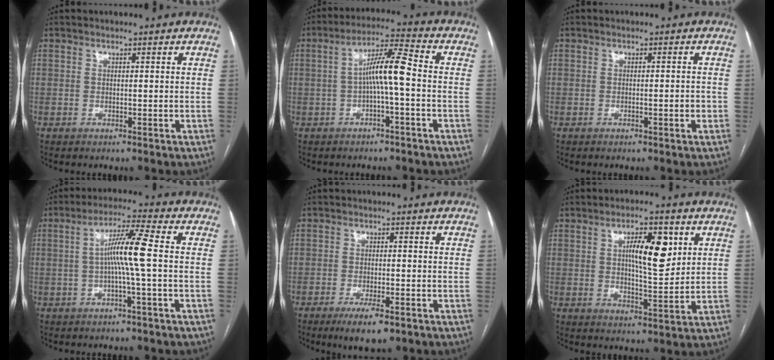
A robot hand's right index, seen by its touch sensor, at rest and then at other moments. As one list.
[{"total": 7.3, "force": [-0.7, 0.4, 7.3], "torque": [-0.132, 0.023, -0.014]}, {"total": 1.5, "force": [-0.4, 0.3, 1.4], "torque": [-0.022, -0.001, -0.006]}, {"total": 7.3, "force": [-0.2, -0.9, 7.2], "torque": [-0.133, 0.012, -0.005]}, {"total": 6.6, "force": [-4.1, 1.0, 5.0], "torque": [-0.085, -0.014, -0.064]}, {"total": 8.7, "force": [2.8, 2.5, 7.9], "torque": [-0.130, 0.008, 0.049]}]